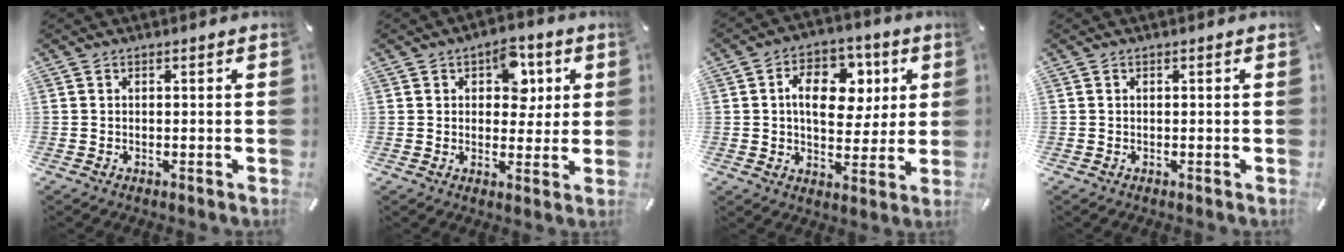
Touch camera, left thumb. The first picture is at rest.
{"total": 9.5, "force": [3.3, 6.2, 6.3], "torque": [-0.070, -0.004, 0.051]}
{"total": 13.1, "force": [3.3, 9.1, 8.9], "torque": [-0.123, 0.000, 0.056]}
{"total": 0.0}